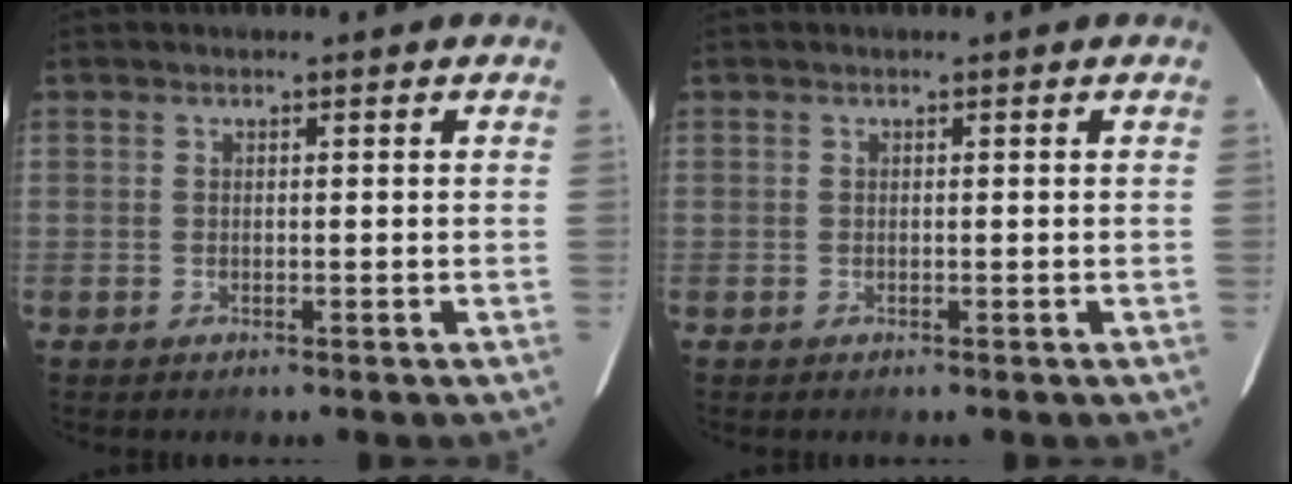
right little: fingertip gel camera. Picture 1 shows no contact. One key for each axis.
{"total": 0.0}